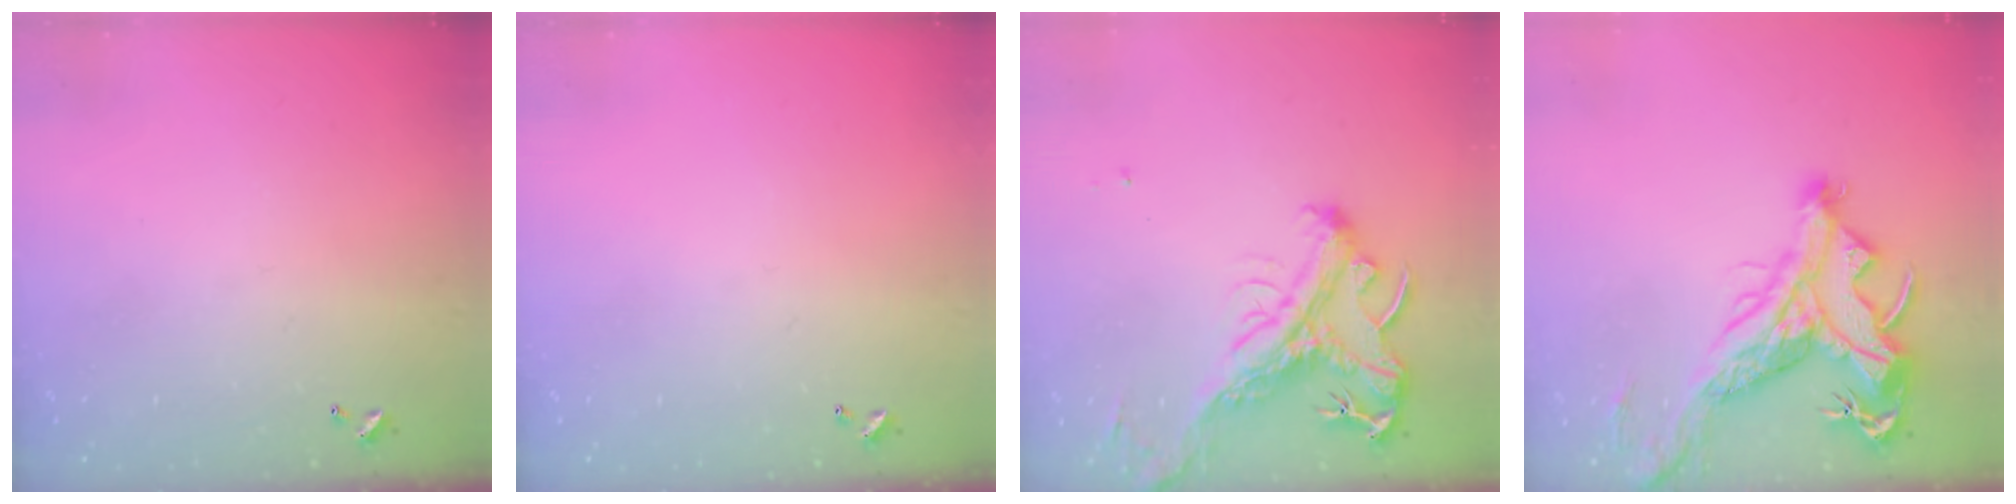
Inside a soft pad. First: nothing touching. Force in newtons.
{"total": 0.0}
{"total": 2.6, "press": 2.2, "slide": 1.4}
{"total": 7.3, "press": 7.0, "slide": 1.9}